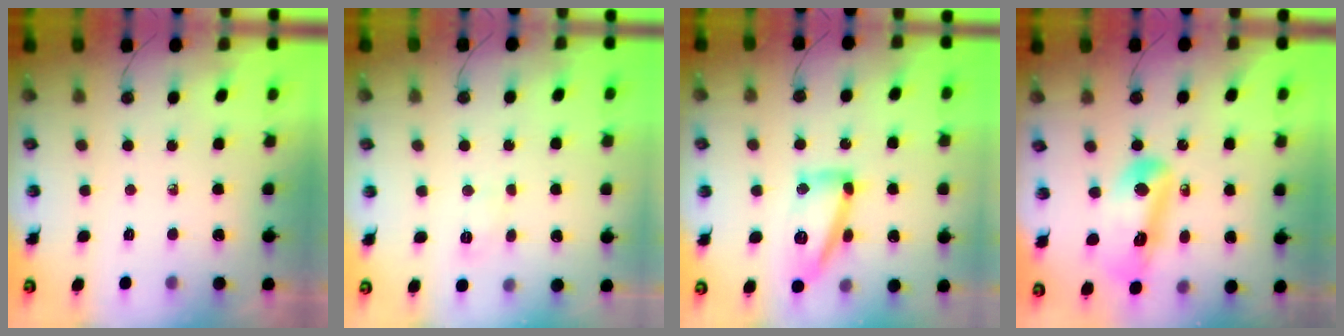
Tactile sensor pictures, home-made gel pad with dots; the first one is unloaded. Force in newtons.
{"total": 3.7, "press": 3.7, "slide": 0.5}
{"total": 14.0, "press": 13.9, "slide": 1.4}
{"total": 13.3, "press": 13.2, "slide": 1.6}